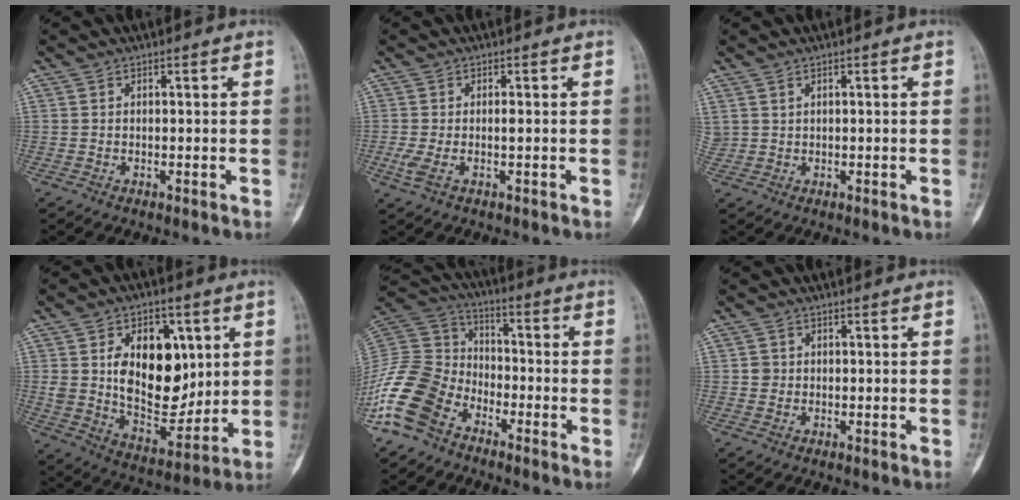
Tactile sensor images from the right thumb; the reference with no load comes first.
{"total": 3.2, "force": [-0.6, 1.2, 3.0], "torque": [-0.078, 0.005, -0.012]}
{"total": 1.2, "force": [1.0, 0.8, 0.2], "torque": [0.003, -0.003, 0.018]}
{"total": 18.8, "force": [4.2, 11.8, 14.0], "torque": [-0.165, -0.023, 0.084]}
{"total": 15.7, "force": [-8.9, 10.7, 7.3], "torque": [-0.142, 0.059, -0.184]}
{"total": 1.4, "force": [0.0, 1.3, 0.3], "torque": [0.001, 0.003, 0.001]}